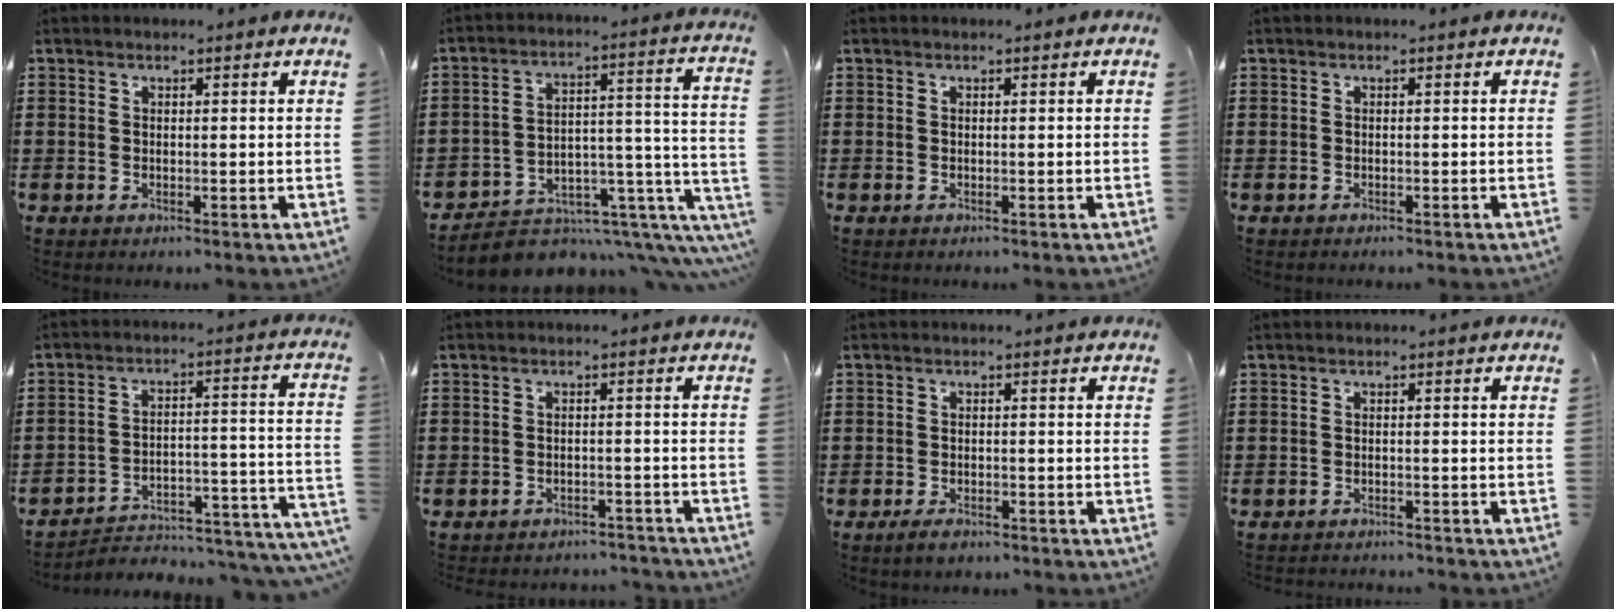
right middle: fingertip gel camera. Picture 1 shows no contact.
{"total": 6.6, "force": [-5.4, 2.7, 2.6], "torque": [-0.040, -0.005, -0.093]}
{"total": 0.0}
{"total": 0.0}
{"total": 2.6, "force": [-2.3, 0.9, 0.7], "torque": [-0.023, -0.017, -0.055]}
{"total": 2.4, "force": [-2.4, 0.1, -0.2], "torque": [-0.003, -0.001, -0.052]}
{"total": 1.7, "force": [-1.2, 0.6, 1.0], "torque": [-0.027, -0.005, -0.024]}
{"total": 1.2, "force": [-1.2, -0.1, -0.1], "torque": [-0.005, 0.000, -0.025]}